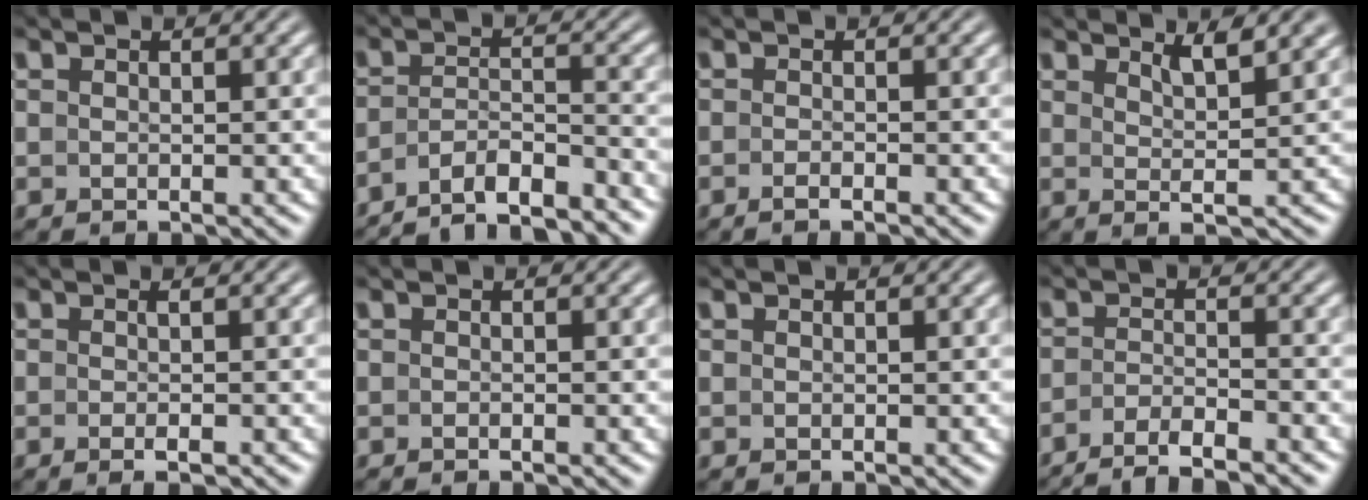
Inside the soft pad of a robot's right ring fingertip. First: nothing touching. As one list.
[{"total": 9.0, "force": [-7.8, 3.6, 2.5], "torque": [-0.047, -0.033, -0.121]}, {"total": 1.3, "force": [-1.2, -0.3, 0.5], "torque": [-0.010, 0.001, -0.023]}, {"total": 2.8, "force": [1.3, -0.4, 2.4], "torque": [-0.038, -0.013, 0.030]}, {"total": 1.8, "force": [-1.4, -0.3, 1.1], "torque": [-0.023, -0.003, -0.020]}, {"total": 0.7, "force": [-0.6, -0.4, 0.1], "torque": [0.000, 0.001, -0.012]}, {"total": 0.0}, {"total": 5.9, "force": [-5.4, 1.3, 2.1], "torque": [-0.030, -0.013, -0.080]}]